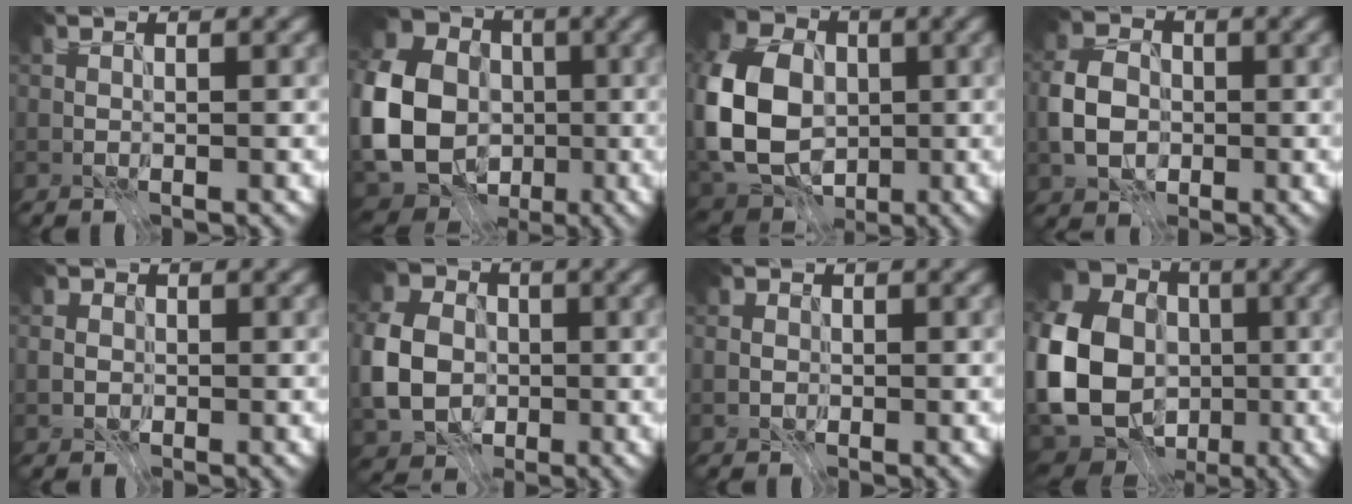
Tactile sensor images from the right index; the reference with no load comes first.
{"total": 16.9, "force": [-3.3, 14.3, 8.3], "torque": [-0.208, -0.012, -0.082]}
{"total": 12.7, "force": [-1.0, 9.9, 7.9], "torque": [-0.191, -0.005, -0.034]}
{"total": 4.9, "force": [-1.3, 3.8, 2.7], "torque": [-0.053, 0.005, -0.036]}
{"total": 1.6, "force": [-0.3, 1.6, 0.4], "torque": [-0.006, -0.001, -0.010]}
{"total": 8.3, "force": [-1.4, 6.9, 4.5], "torque": [-0.105, 0.005, -0.039]}
{"total": 1.3, "force": [-0.2, 1.3, 0.3], "torque": [-0.004, 0.000, -0.008]}
{"total": 18.7, "force": [-3.4, 15.8, 9.4], "torque": [-0.216, -0.010, -0.088]}